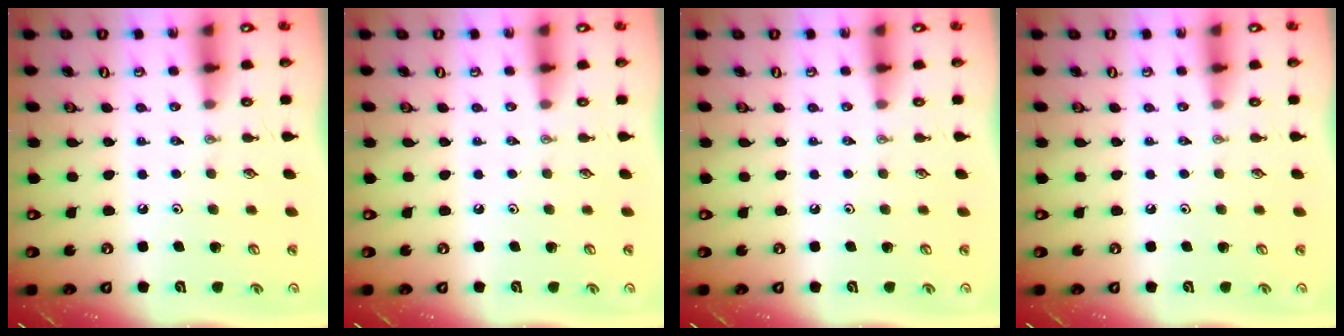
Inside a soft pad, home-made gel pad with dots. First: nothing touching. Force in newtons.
{"total": 0.0}
{"total": 0.0}
{"total": 0.0}